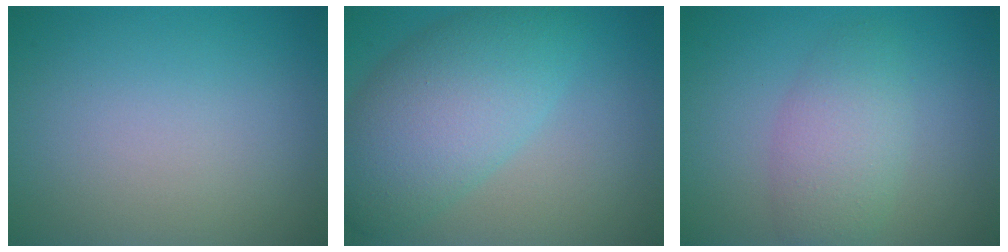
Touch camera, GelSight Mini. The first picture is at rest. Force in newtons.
{"total": 7.6, "press": 7.5, "slide": 0.3}
{"total": 2.4, "press": 2.4, "slide": 0.2}